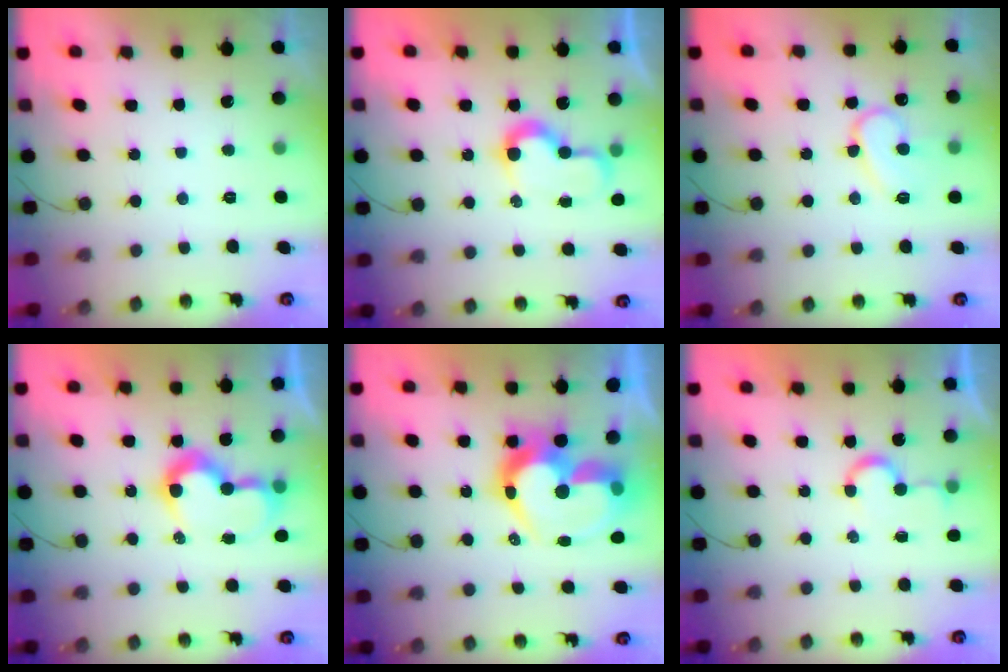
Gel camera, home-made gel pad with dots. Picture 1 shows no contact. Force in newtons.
{"total": 8.1, "press": 8.1, "slide": 0.2}
{"total": 11.1, "press": 11.0, "slide": 1.0}
{"total": 10.4, "press": 10.4, "slide": 0.5}
{"total": 17.9, "press": 17.5, "slide": 3.5}
{"total": 4.4, "press": 4.3, "slide": 0.5}